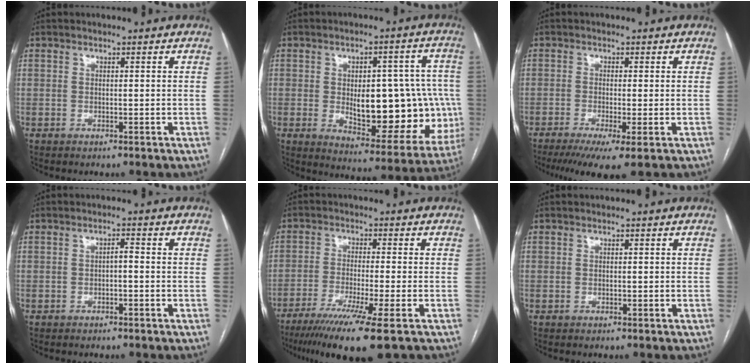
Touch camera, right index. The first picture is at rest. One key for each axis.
{"total": 19.6, "fx": -1.7, "fy": 8.1, "fz": 17.8, "tx": -0.198, "ty": 0.021, "tz": 0.007}
{"total": 6.6, "fx": -3.8, "fy": 0.5, "fz": 5.4, "tx": -0.082, "ty": -0.016, "tz": -0.064}
{"total": 1.3, "fx": -0.4, "fy": 0.3, "fz": 1.2, "tx": -0.016, "ty": 0.004, "tz": -0.007}
{"total": 11.6, "fx": -7.6, "fy": -0.9, "fz": 8.7, "tx": -0.146, "ty": -0.034, "tz": -0.121}
{"total": 0.0}